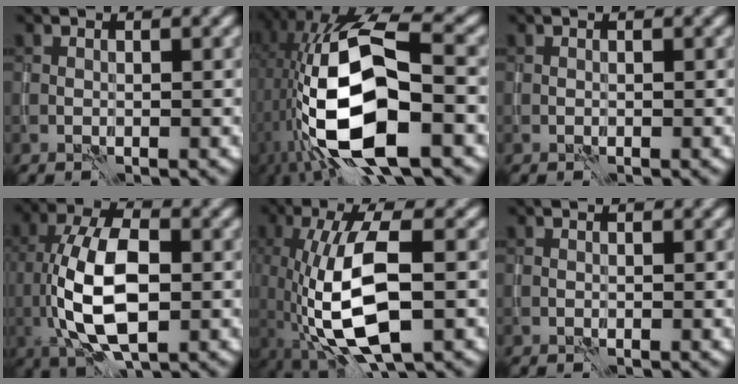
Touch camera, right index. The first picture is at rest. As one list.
[{"total": 17.1, "force": [-3.2, 7.2, 15.1], "torque": [-0.293, -0.012, -0.053]}, {"total": 0.0}, {"total": 9.9, "force": [-1.0, 4.8, 8.6], "torque": [-0.176, -0.003, -0.016]}, {"total": 9.3, "force": [-2.6, 3.3, 8.3], "torque": [-0.176, 0.000, -0.049]}, {"total": 0.0}]